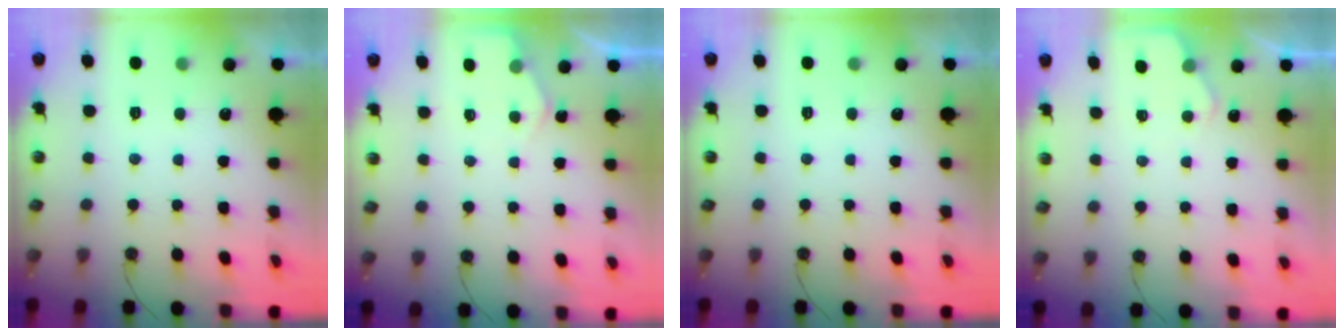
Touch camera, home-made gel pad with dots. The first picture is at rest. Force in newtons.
{"total": 4.3, "press": 4.3, "slide": 0.6}
{"total": 0.0}
{"total": 3.0, "press": 2.9, "slide": 0.4}